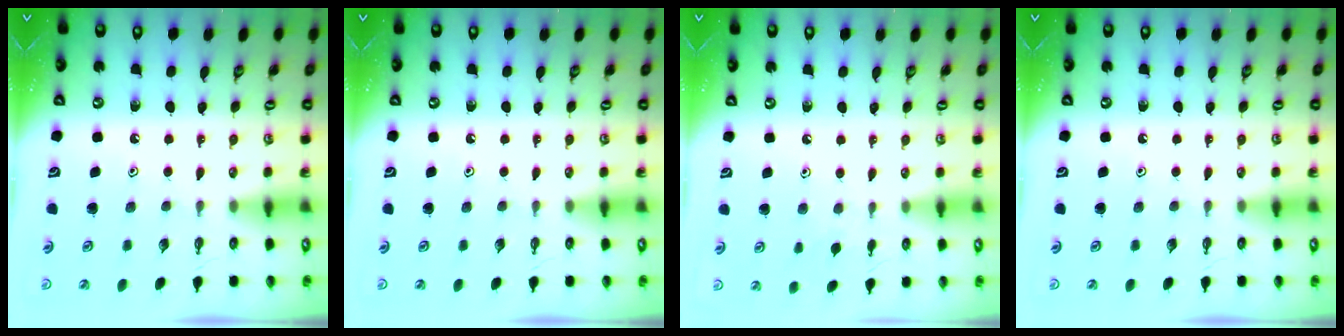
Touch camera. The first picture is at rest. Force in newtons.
{"total": 0.0}
{"total": 5.6, "press": 5.6, "slide": 0.9}
{"total": 0.0}